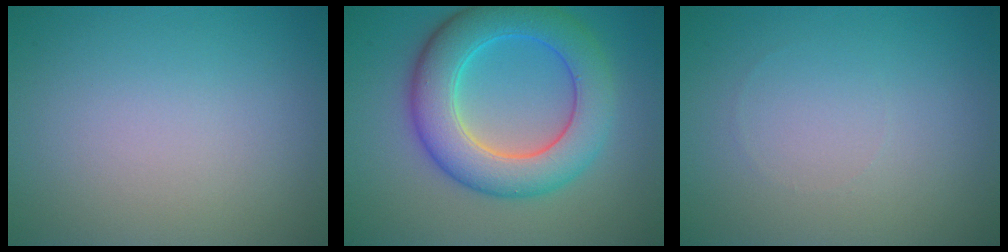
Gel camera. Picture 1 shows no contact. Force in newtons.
{"total": 8.1, "press": 8.1, "slide": 0.1}
{"total": 0.0}